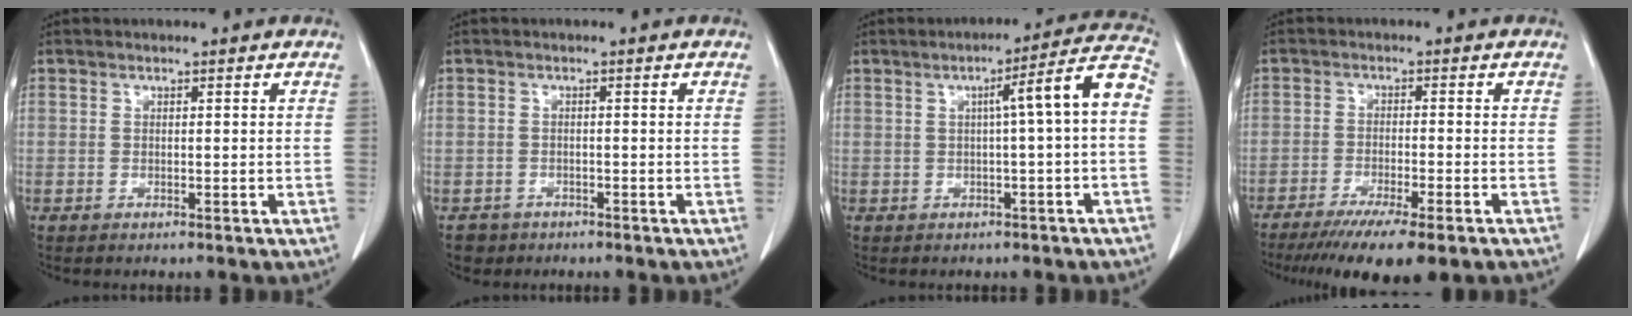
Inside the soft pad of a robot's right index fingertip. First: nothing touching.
{"total": 2.1, "force": [-1.3, 1.7, -0.2], "torque": [-0.008, 0.006, -0.021]}
{"total": 7.8, "force": [0.0, -0.4, 7.8], "torque": [-0.101, 0.021, -0.005]}
{"total": 11.8, "force": [-8.7, 1.3, 7.9], "torque": [-0.114, -0.025, -0.132]}